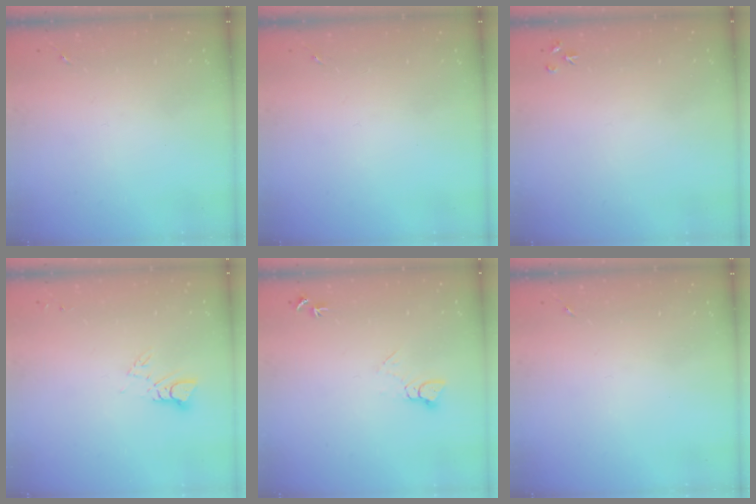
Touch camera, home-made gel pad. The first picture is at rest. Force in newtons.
{"total": 0.0}
{"total": 3.6, "press": 3.5, "slide": 0.5}
{"total": 3.6, "press": 3.6, "slide": 0.2}
{"total": 5.5, "press": 5.5, "slide": 0.5}
{"total": 0.0}